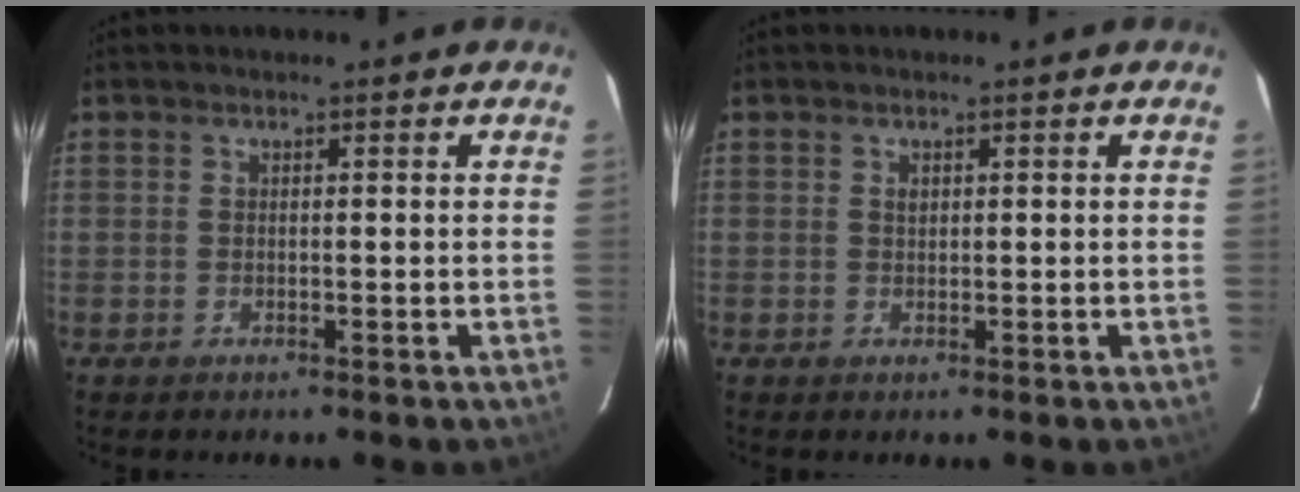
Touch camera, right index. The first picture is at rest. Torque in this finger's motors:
{"motor_torque": [0.09, 0.05, 0.07, 0.02]}